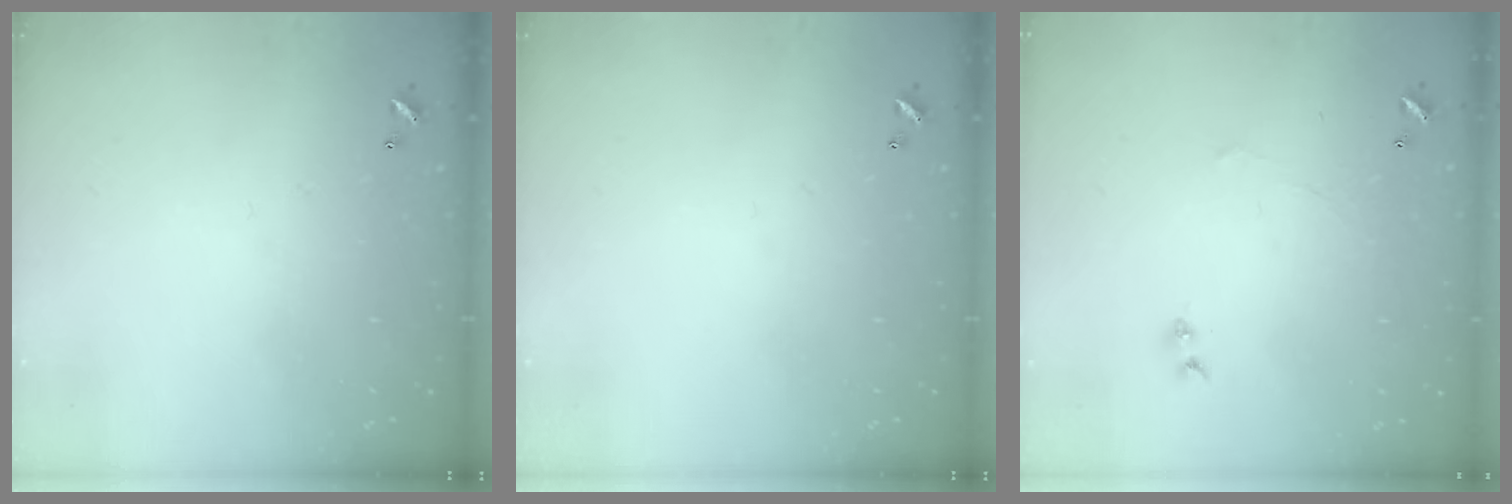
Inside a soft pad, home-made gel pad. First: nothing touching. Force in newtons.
{"total": 0.0}
{"total": 0.7, "press": 0.1, "slide": 0.7}